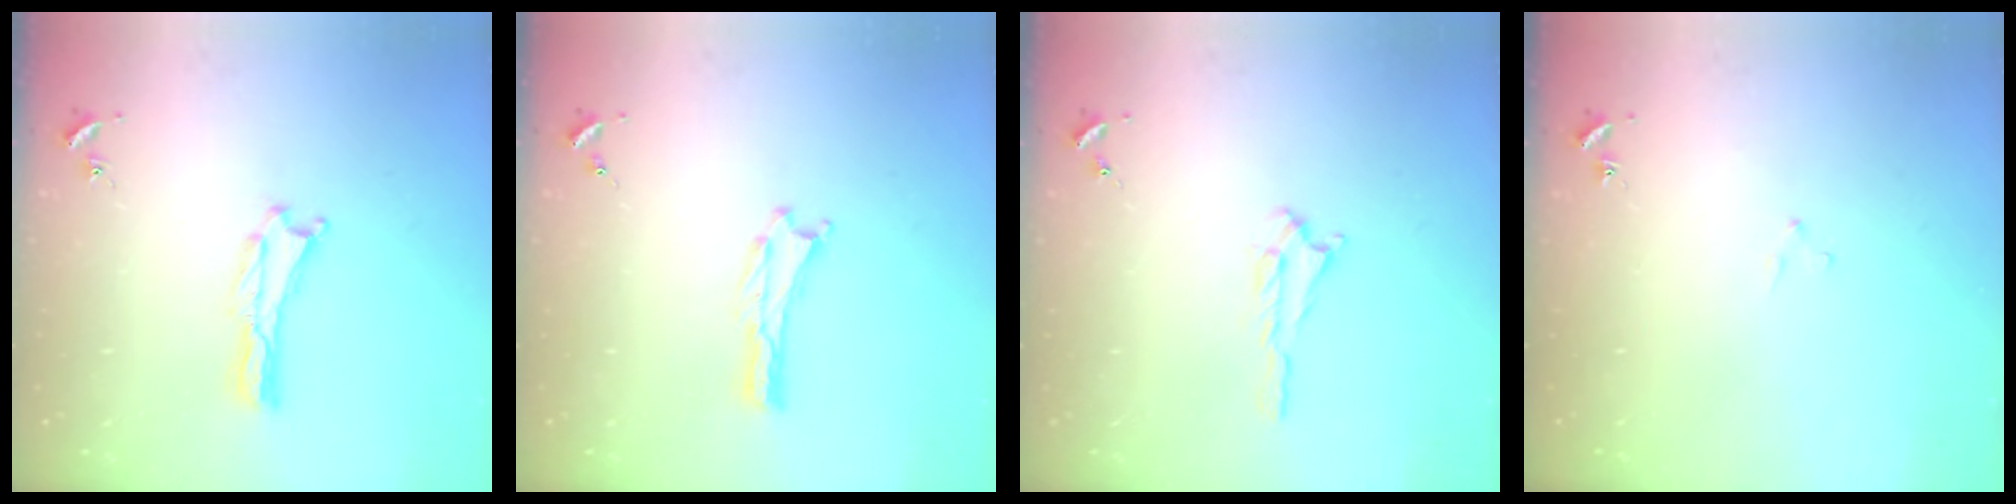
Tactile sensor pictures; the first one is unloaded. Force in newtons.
{"total": 0.0}
{"total": 0.7, "press": 0.7, "slide": 0.2}
{"total": 1.9, "press": 1.9, "slide": 0.1}